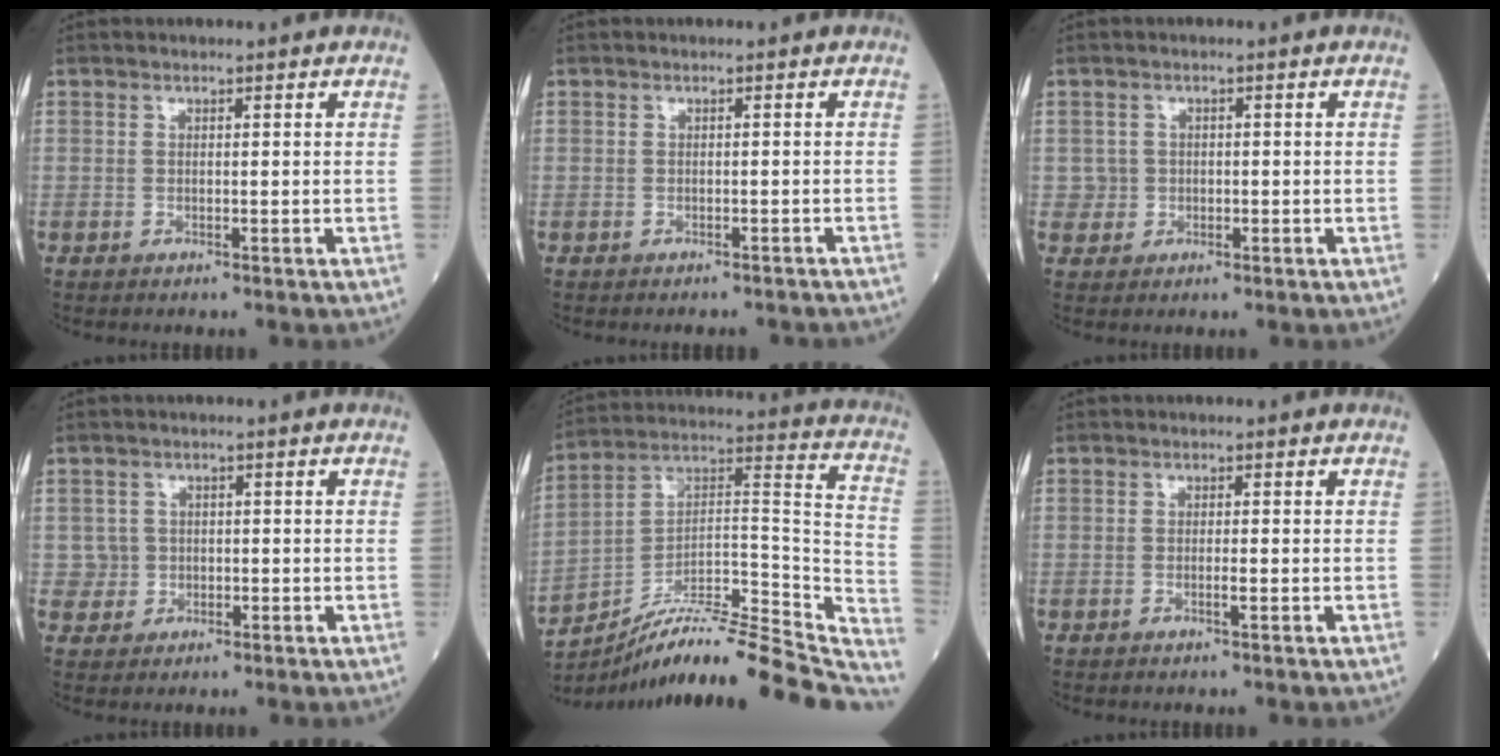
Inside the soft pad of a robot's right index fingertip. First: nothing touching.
{"total": 3.9, "force": [-3.5, 1.4, 1.0], "torque": [-0.008, -0.002, -0.037]}
{"total": 2.2, "force": [0.0, 2.2, -0.1], "torque": [0.010, 0.007, 0.002]}
{"total": 2.8, "force": [0.0, 2.8, -0.1], "torque": [0.014, 0.008, 0.003]}
{"total": 28.2, "force": [-25.0, 1.9, 12.8], "torque": [-0.132, 0.018, -0.373]}
{"total": 1.1, "force": [-0.4, 0.0, 1.0], "torque": [-0.022, -0.001, -0.007]}